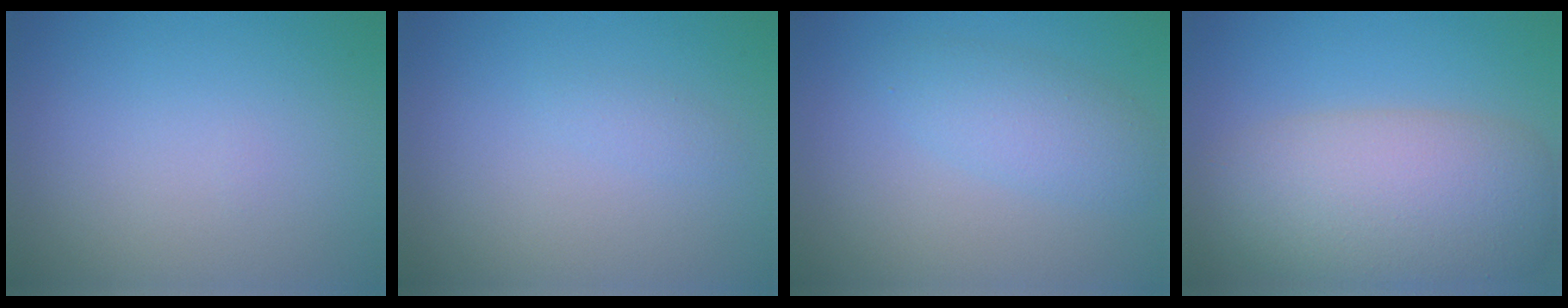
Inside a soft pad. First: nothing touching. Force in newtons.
{"total": 0.8, "press": 0.7, "slide": 0.1}
{"total": 2.9, "press": 2.8, "slide": 0.2}
{"total": 9.4, "press": 9.4, "slide": 0.5}